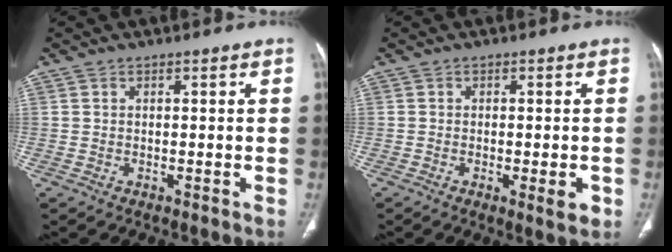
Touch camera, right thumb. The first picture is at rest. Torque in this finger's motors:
{"motor_torque": [-0.34, 0.11, -0.15, 0.10, 0.01]}